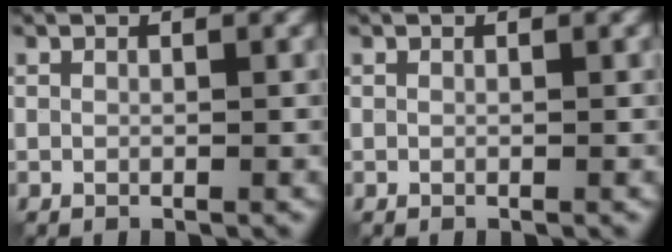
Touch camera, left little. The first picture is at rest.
{"total": 0.0}